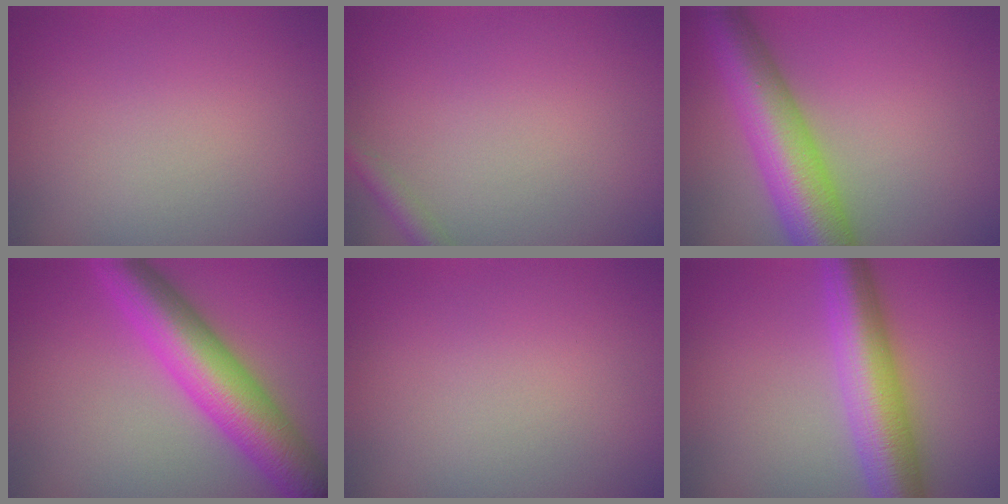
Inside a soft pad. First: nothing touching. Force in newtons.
{"total": 1.6, "press": 1.6, "slide": 0.1}
{"total": 9.3, "press": 9.3, "slide": 0.3}
{"total": 8.6, "press": 8.6, "slide": 0.1}
{"total": 0.0}
{"total": 7.7, "press": 7.6, "slide": 0.3}